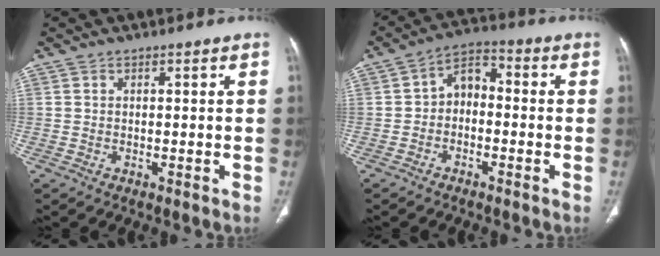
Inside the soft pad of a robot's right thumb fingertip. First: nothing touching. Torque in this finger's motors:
{"motor_torque": [-0.46, 0.40, -0.08, 0.47, 0.13]}